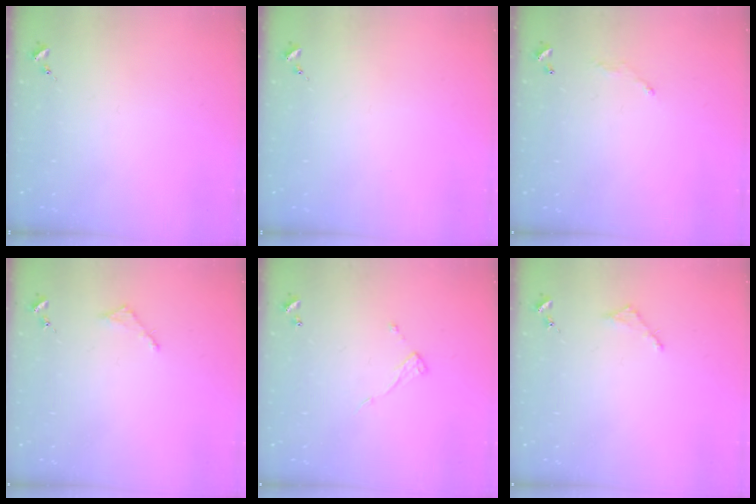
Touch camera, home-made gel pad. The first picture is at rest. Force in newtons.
{"total": 0.0}
{"total": 4.0, "press": 4.0, "slide": 0.2}
{"total": 2.8, "press": 2.7, "slide": 0.3}
{"total": 7.0, "press": 7.0, "slide": 0.4}
{"total": 2.8, "press": 2.7, "slide": 0.3}